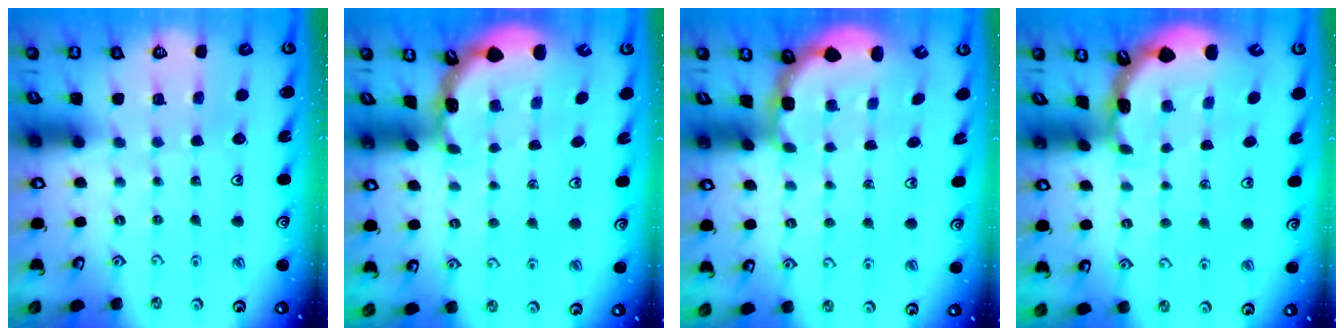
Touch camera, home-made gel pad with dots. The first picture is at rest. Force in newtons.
{"total": 1.8, "press": 1.8, "slide": 0.1}
{"total": 2.4, "press": 1.7, "slide": 1.7}
{"total": 1.7, "press": 1.7, "slide": 0.1}